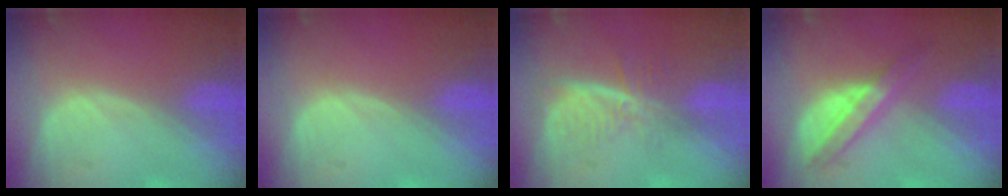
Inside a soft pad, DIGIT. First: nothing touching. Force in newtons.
{"total": 0.0}
{"total": 5.9, "press": 5.0, "slide": 3.1}
{"total": 5.3, "press": 5.3, "slide": 0.3}